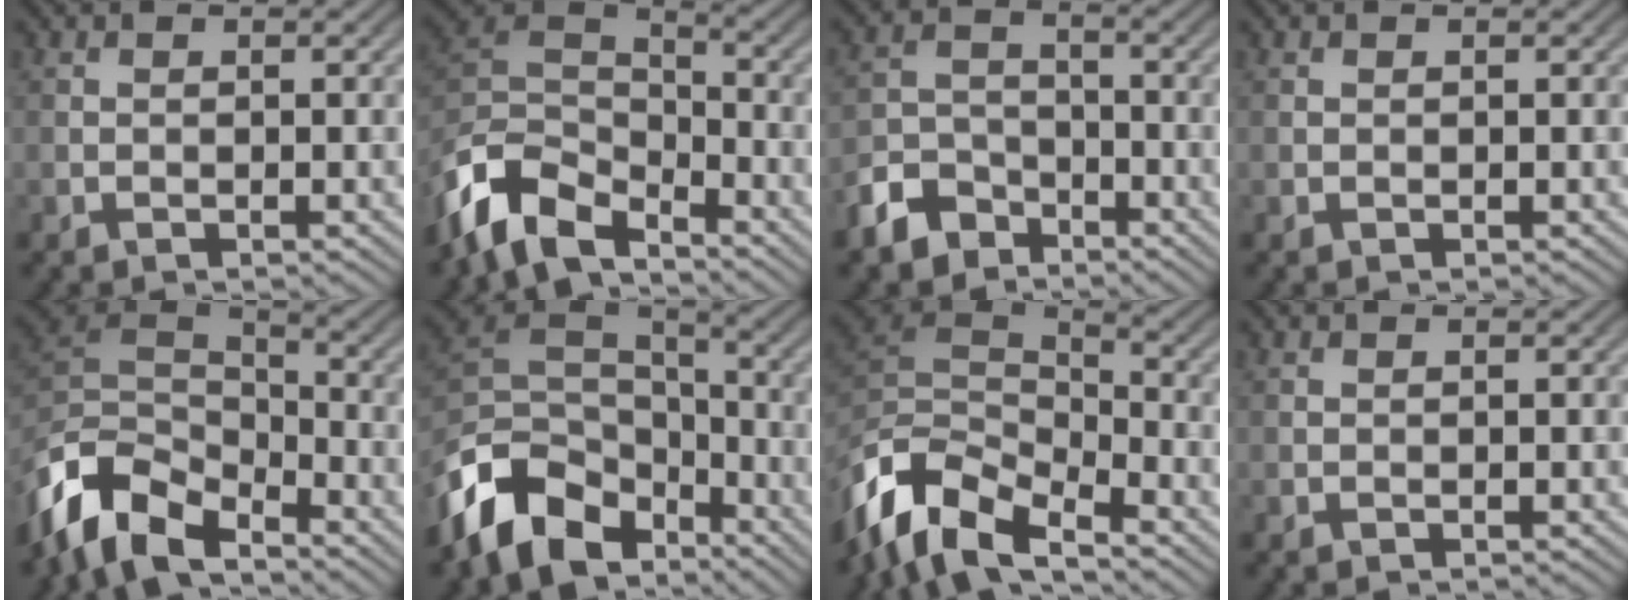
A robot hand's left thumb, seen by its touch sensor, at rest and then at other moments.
{"total": 10.3, "force": [-7.6, 4.7, 5.2], "torque": [-0.116, -0.005, -0.167]}
{"total": 6.3, "force": [-4.6, 3.7, 2.2], "torque": [-0.052, -0.002, -0.105]}
{"total": 0.0}
{"total": 11.4, "force": [-7.8, 5.6, 6.0], "torque": [-0.135, -0.006, -0.164]}
{"total": 11.9, "force": [-7.4, 7.0, 6.1], "torque": [-0.146, -0.007, -0.150]}
{"total": 11.3, "force": [-7.3, 4.9, 7.1], "torque": [-0.158, -0.006, -0.142]}
{"total": 0.0}